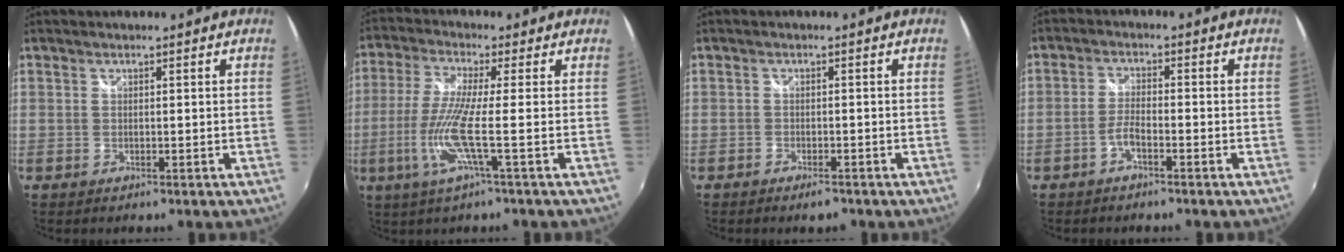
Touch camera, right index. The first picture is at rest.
{"total": 9.0, "force": [-2.7, -1.0, 8.5], "torque": [-0.187, -0.012, -0.049]}
{"total": 2.8, "force": [-2.2, 1.1, 1.3], "torque": [-0.034, -0.009, -0.039]}
{"total": 2.9, "force": [-1.9, 0.6, 2.2], "torque": [-0.055, 0.006, -0.039]}